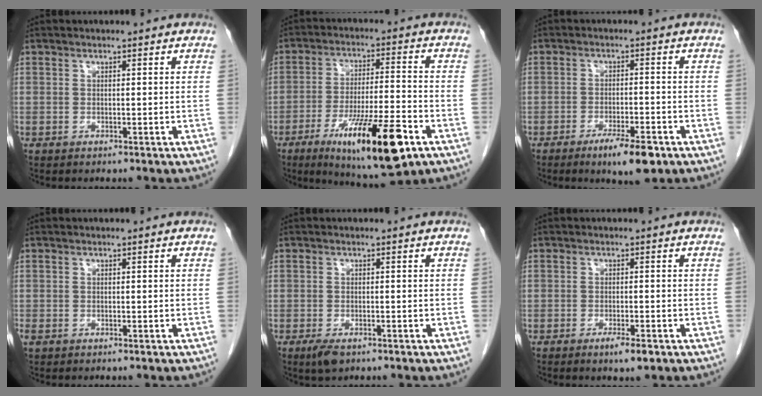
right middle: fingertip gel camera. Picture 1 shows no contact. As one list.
[{"total": 16.6, "force": [-8.3, 2.5, 14.1], "torque": [-0.228, -0.022, -0.126]}, {"total": 6.5, "force": [-4.0, 1.3, 4.9], "torque": [-0.082, -0.008, -0.058]}, {"total": 0.6, "force": [-0.3, 0.4, 0.3], "torque": [-0.009, 0.000, -0.005]}, {"total": 2.6, "force": [-1.6, 1.1, 1.8], "torque": [-0.039, -0.004, -0.023]}, {"total": 2.7, "force": [-1.6, 0.5, 2.1], "torque": [-0.032, -0.001, -0.023]}]